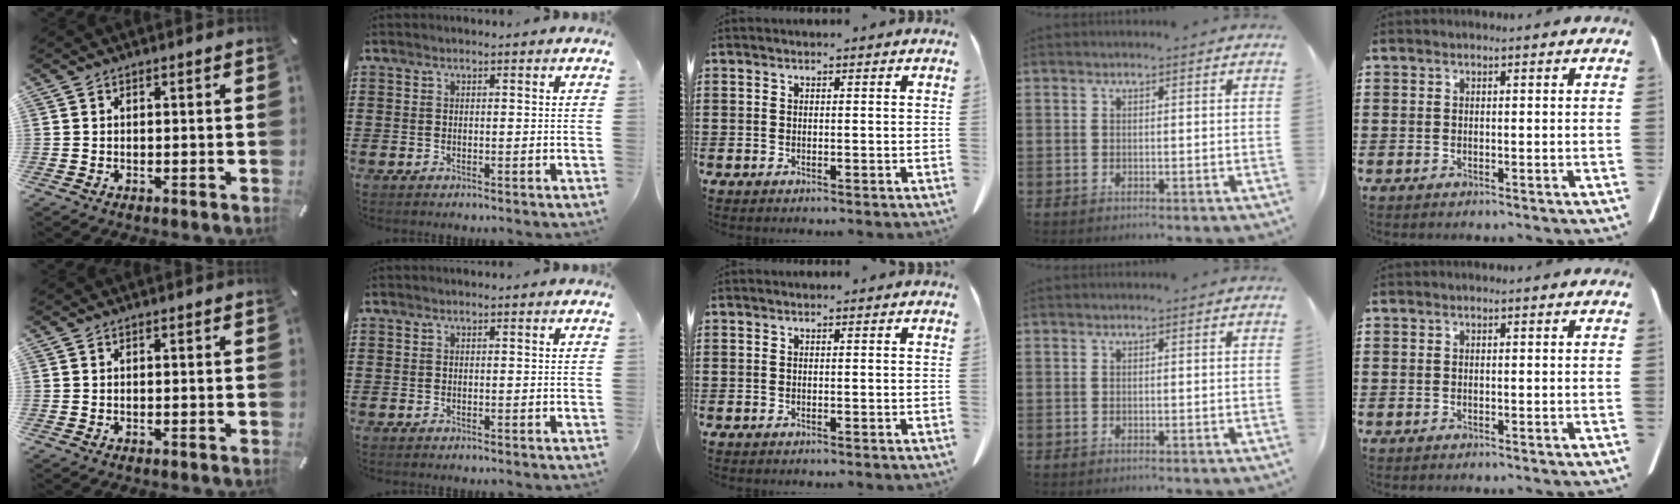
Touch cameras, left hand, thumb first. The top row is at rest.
{}